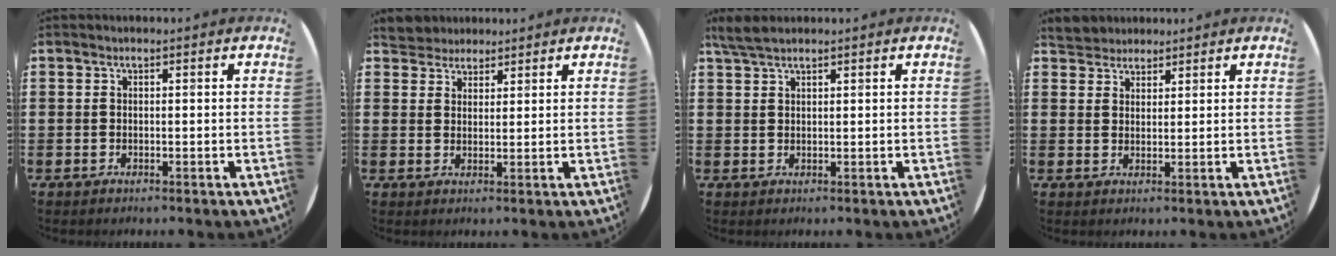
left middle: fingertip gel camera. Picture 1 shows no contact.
{"total": 3.5, "force": [3.2, 1.2, -0.2], "torque": [-0.006, 0.000, 0.063]}
{"total": 2.6, "force": [2.2, 0.5, 1.3], "torque": [-0.029, 0.005, 0.040]}
{"total": 3.0, "force": [2.8, 1.0, -0.3], "torque": [-0.004, 0.001, 0.056]}